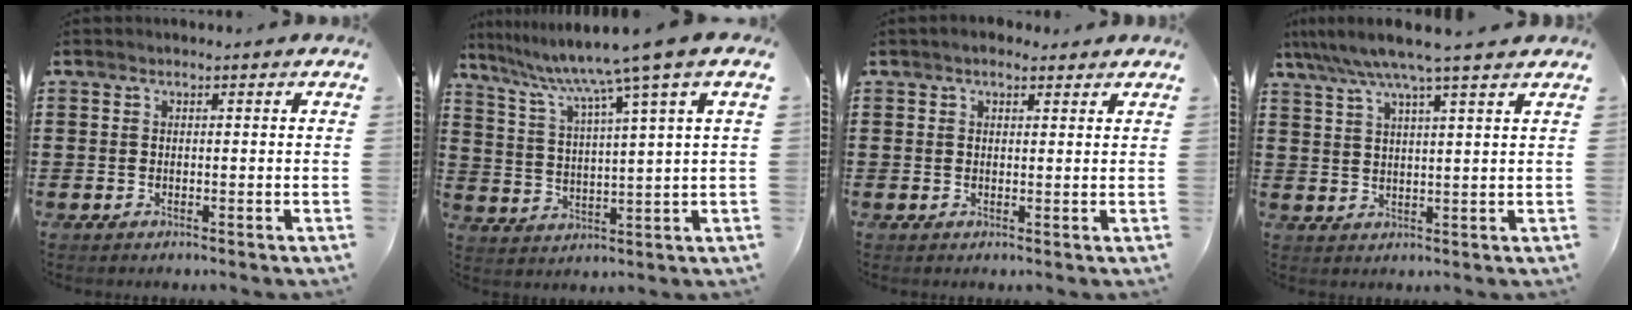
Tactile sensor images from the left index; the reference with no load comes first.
{"total": 9.0, "force": [6.6, -1.7, 5.8], "torque": [-0.137, -0.041, 0.102]}
{"total": 2.1, "force": [1.7, 0.9, 0.9], "torque": [-0.021, 0.009, 0.032]}
{"total": 5.7, "force": [4.5, 0.1, 3.5], "torque": [-0.080, -0.013, 0.077]}